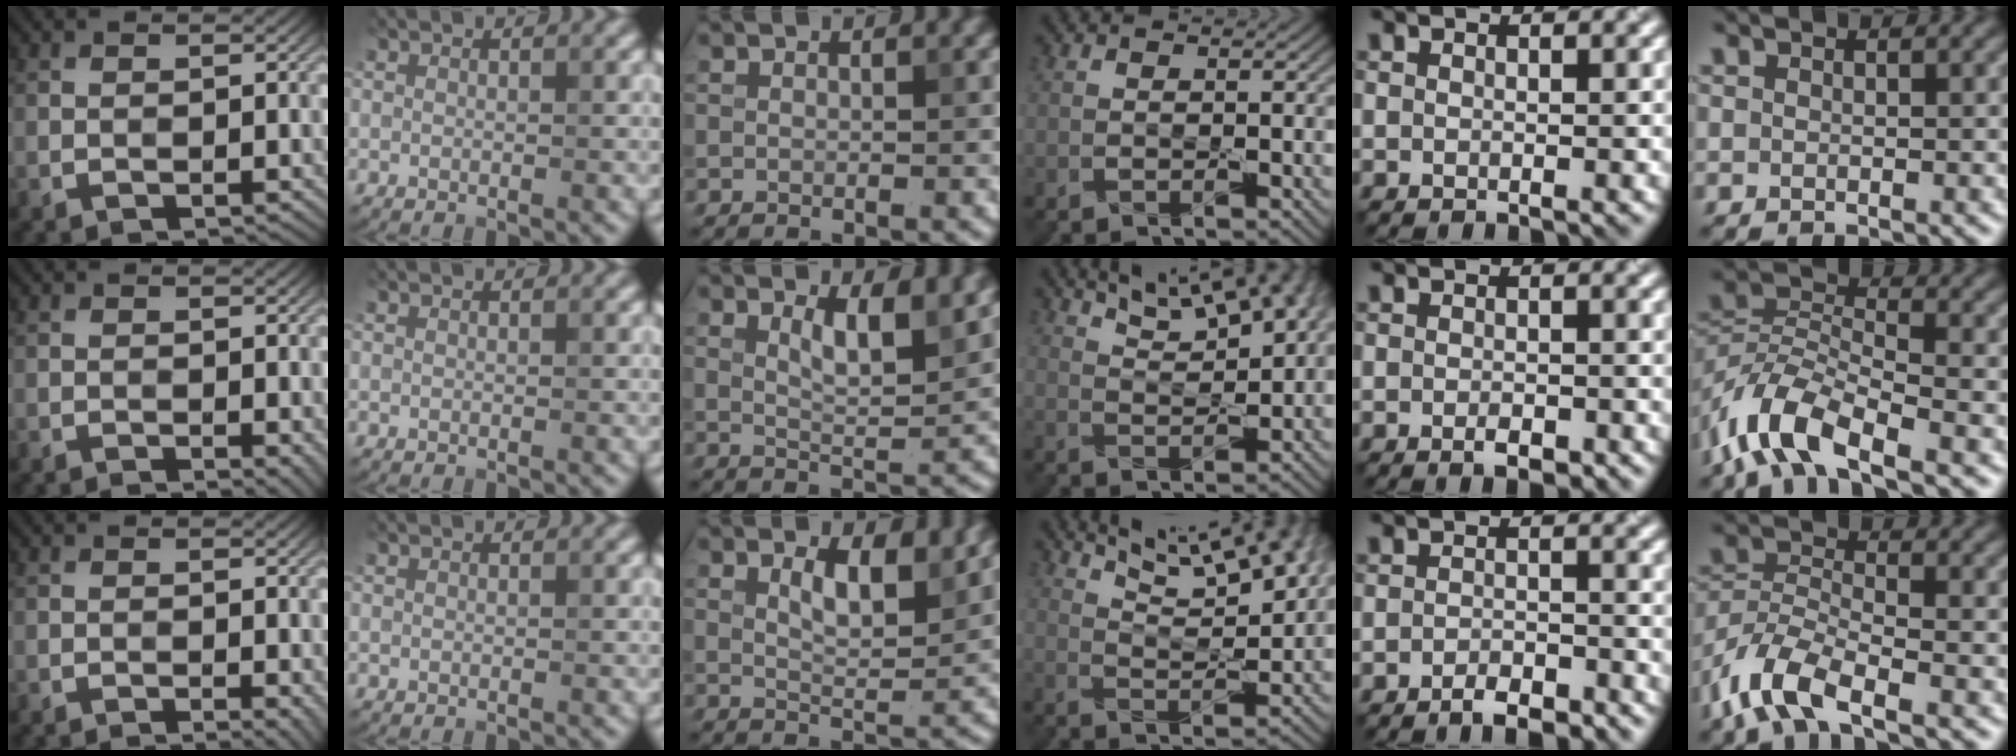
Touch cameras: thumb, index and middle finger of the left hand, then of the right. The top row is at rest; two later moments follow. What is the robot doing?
{"motion": "pour", "object": "sugar"}